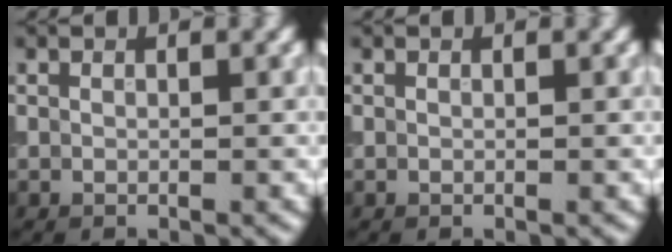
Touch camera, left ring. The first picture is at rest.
{"total": 0.0}